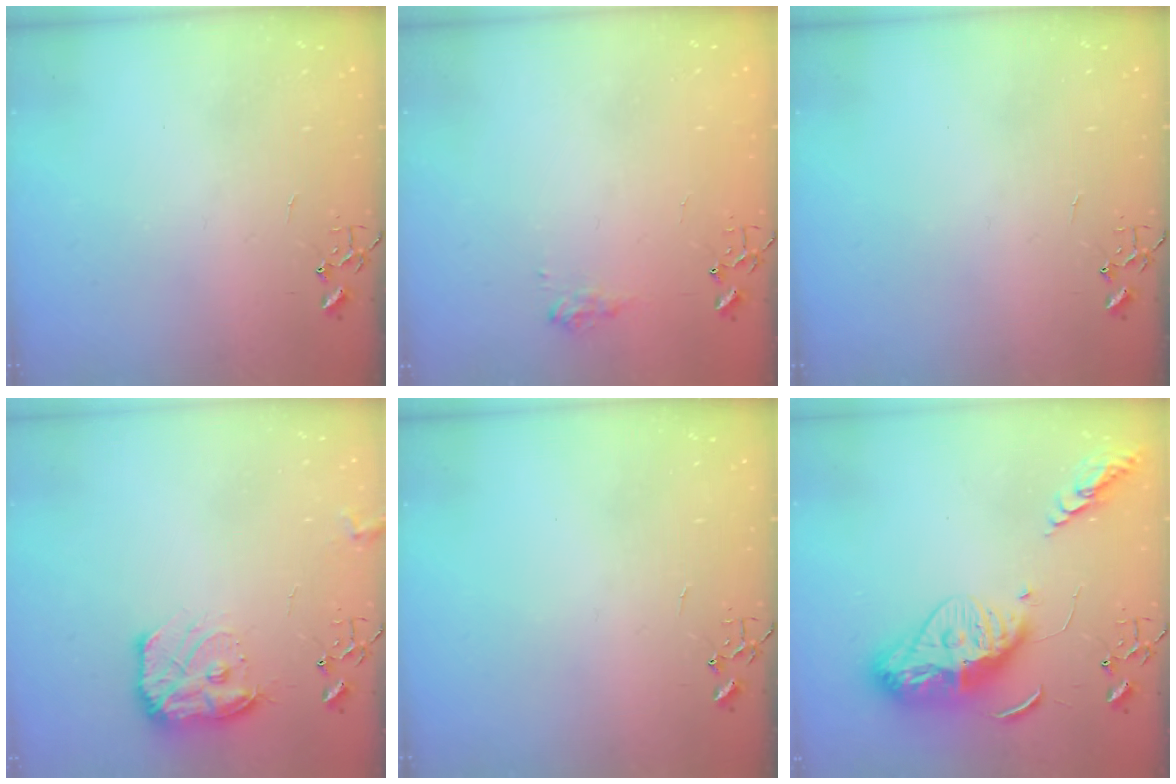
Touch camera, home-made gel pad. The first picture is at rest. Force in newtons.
{"total": 7.7, "press": 7.7, "slide": 0.4}
{"total": 0.0}
{"total": 12.6, "press": 12.6, "slide": 0.6}
{"total": 0.0}
{"total": 16.9, "press": 16.8, "slide": 1.6}